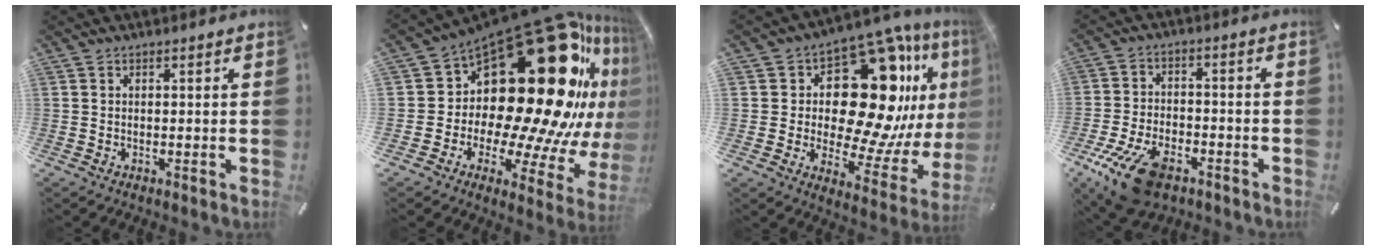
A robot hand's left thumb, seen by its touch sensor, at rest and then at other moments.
{"total": 38.1, "force": [12.8, 20.8, 29.2], "torque": [-0.412, -0.168, 0.276]}
{"total": 22.3, "force": [8.5, 12.9, 16.0], "torque": [-0.222, -0.091, 0.147]}
{"total": 13.4, "force": [-7.8, 6.8, 8.5], "torque": [-0.170, 0.035, -0.138]}